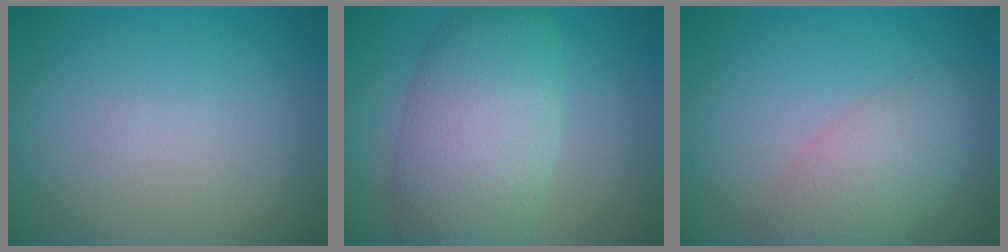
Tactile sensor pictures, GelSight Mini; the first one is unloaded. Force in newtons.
{"total": 8.0, "press": 8.0, "slide": 0.3}
{"total": 4.9, "press": 4.9, "slide": 0.2}